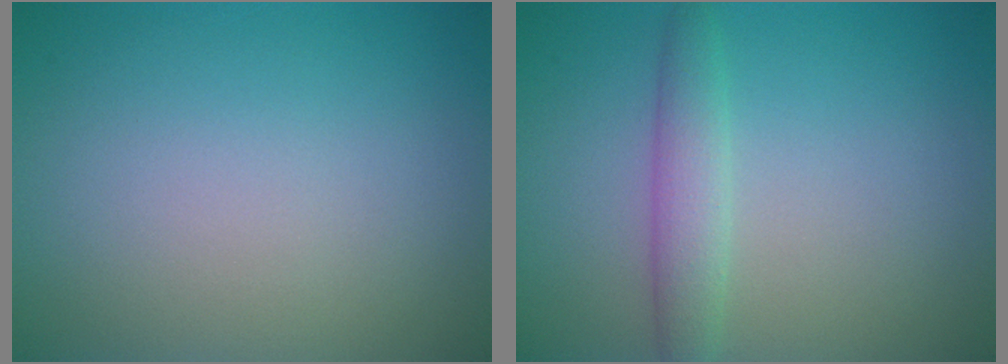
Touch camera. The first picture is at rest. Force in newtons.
{"total": 2.5, "press": 2.5, "slide": 0.0}